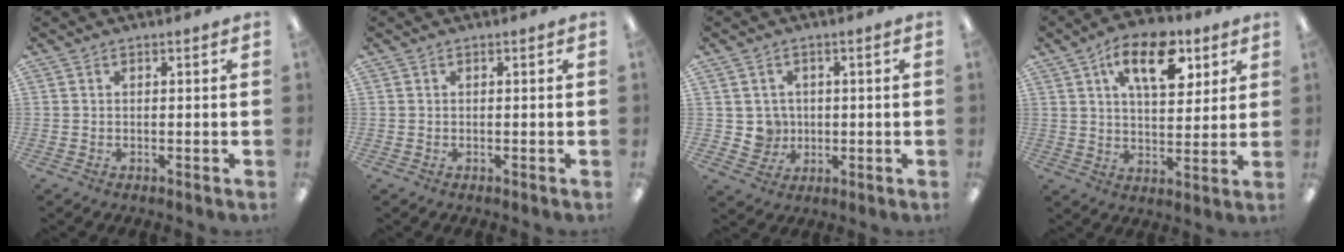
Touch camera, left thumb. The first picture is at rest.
{"total": 0.0}
{"total": 4.7, "force": [0.8, 4.6, 0.4], "torque": [-0.007, 0.004, 0.015]}
{"total": 15.6, "force": [7.6, 7.9, 11.0], "torque": [-0.150, -0.024, 0.125]}